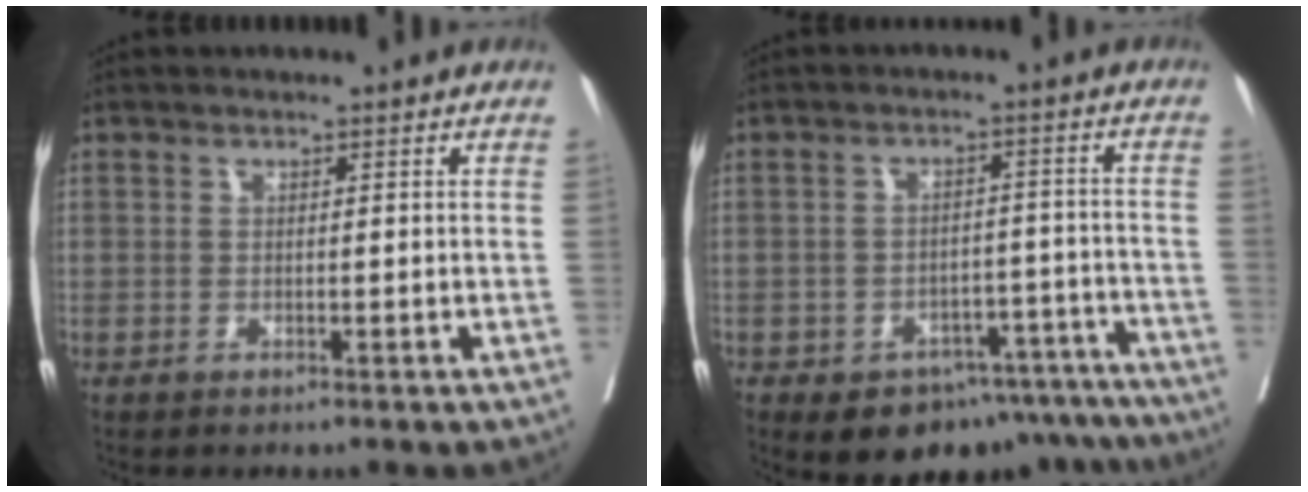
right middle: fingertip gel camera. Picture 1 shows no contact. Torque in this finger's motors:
{"motor_torque": [0.91, -0.90, 0.10, 0.04]}